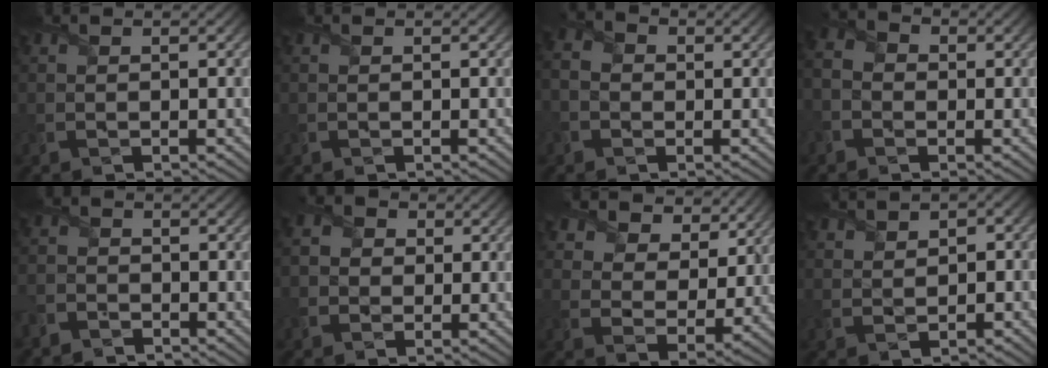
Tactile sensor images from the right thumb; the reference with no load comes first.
{"total": 0.0}
{"total": 3.2, "force": [-0.7, 2.7, 1.5], "torque": [-0.045, 0.002, -0.016]}
{"total": 3.9, "force": [-1.5, 3.1, 1.9], "torque": [-0.053, -0.001, -0.032]}
{"total": 2.5, "force": [-2.4, 0.7, 0.1], "torque": [-0.002, -0.001, -0.061]}
{"total": 3.4, "force": [0.5, 3.2, 1.1], "torque": [-0.044, 0.007, -0.007]}
{"total": 11.3, "force": [6.9, 6.9, 5.7], "torque": [-0.127, 0.009, 0.102]}
{"total": 3.3, "force": [1.9, 2.4, 1.4], "torque": [-0.037, 0.001, 0.045]}